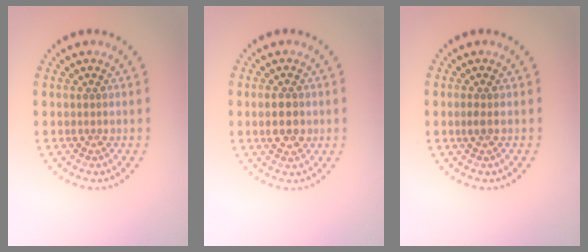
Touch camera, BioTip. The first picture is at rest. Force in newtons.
{"total": 2.7, "press": 2.7, "slide": 0.1}
{"total": 0.8, "press": 0.8, "slide": 0.3}